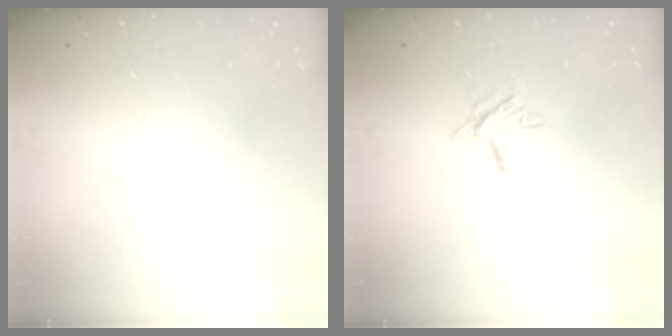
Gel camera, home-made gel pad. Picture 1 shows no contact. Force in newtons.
{"total": 5.3, "press": 5.2, "slide": 0.6}